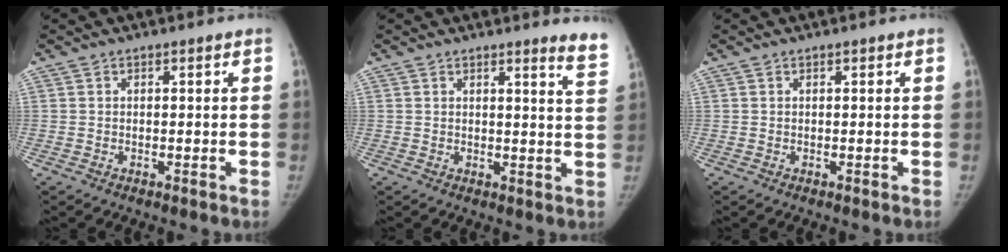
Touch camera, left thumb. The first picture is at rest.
{"total": 5.3, "force": [4.7, -0.4, 2.4], "torque": [-0.027, -0.046, 0.035]}
{"total": 0.0}